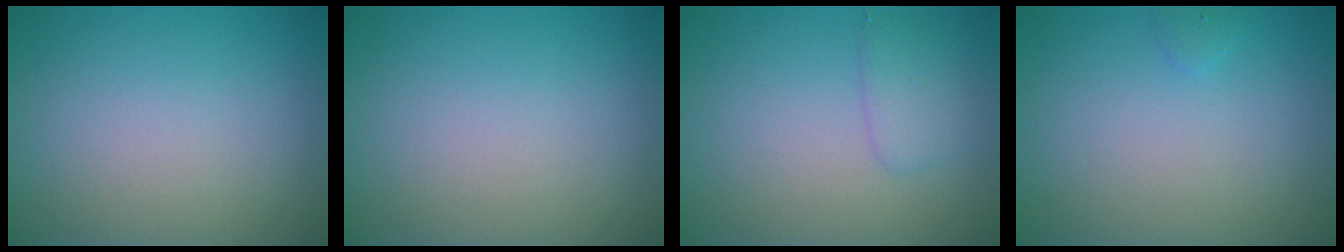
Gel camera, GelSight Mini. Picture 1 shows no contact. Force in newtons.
{"total": 0.0}
{"total": 1.7, "press": 1.7, "slide": 0.1}
{"total": 0.5, "press": 0.5, "slide": 0.1}